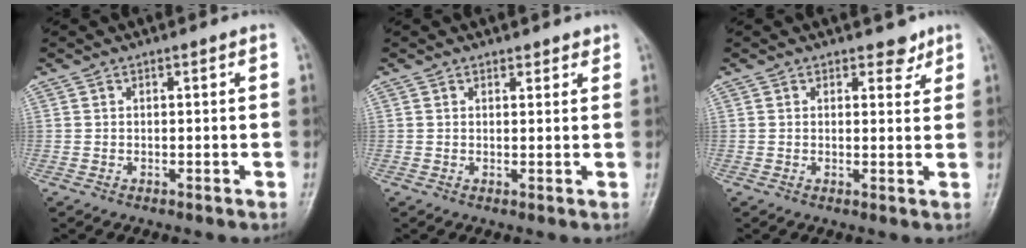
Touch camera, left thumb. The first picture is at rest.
{"total": 1.7, "force": [1.4, 0.9, 0.3], "torque": [0.008, -0.009, 0.016]}
{"total": 2.7, "force": [2.1, 1.5, 0.8], "torque": [0.009, -0.012, 0.026]}